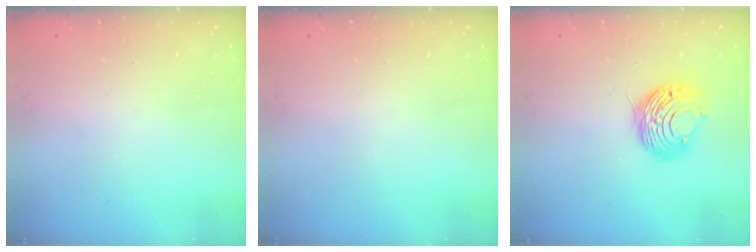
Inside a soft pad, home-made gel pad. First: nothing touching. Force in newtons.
{"total": 0.0}
{"total": 9.5, "press": 9.5, "slide": 0.1}